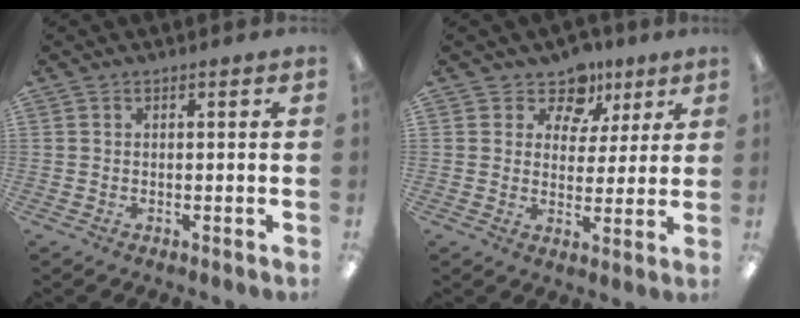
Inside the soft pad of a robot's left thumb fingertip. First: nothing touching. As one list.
[{"total": 8.5, "force": [5.5, 6.0, 2.4], "torque": [-0.041, -0.035, 0.100]}]